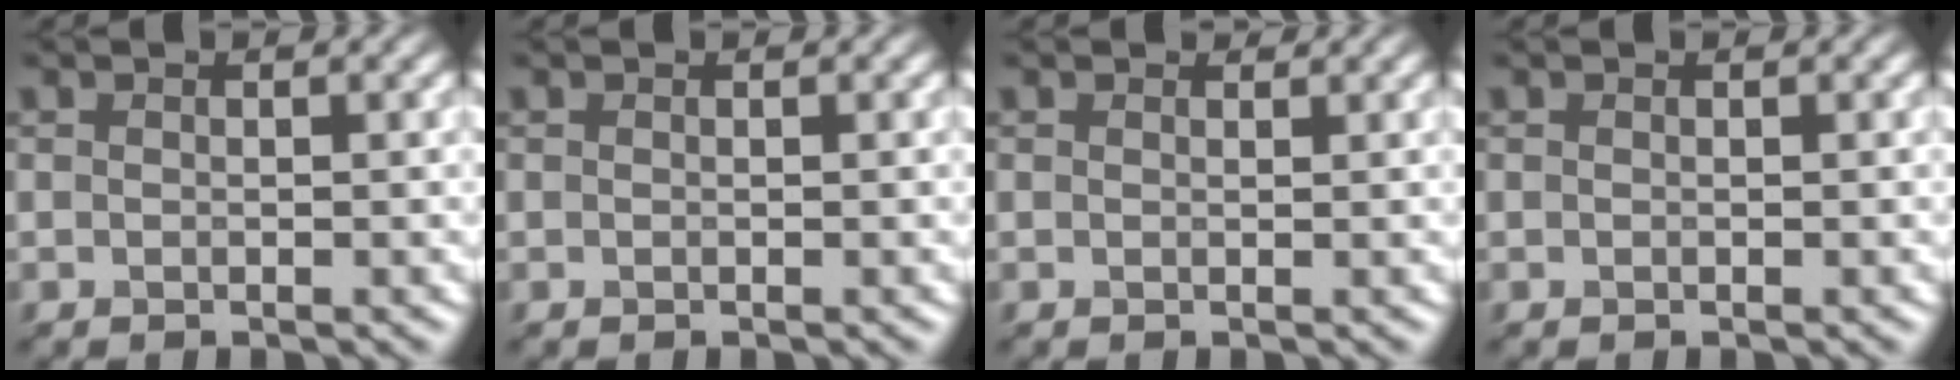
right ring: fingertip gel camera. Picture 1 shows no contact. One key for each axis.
{"total": 0.0}
{"total": 0.7, "fx": 0.6, "fy": 0.1, "fz": 0.2, "tx": -0.016, "ty": 0.004, "tz": 0.005}
{"total": 0.0}